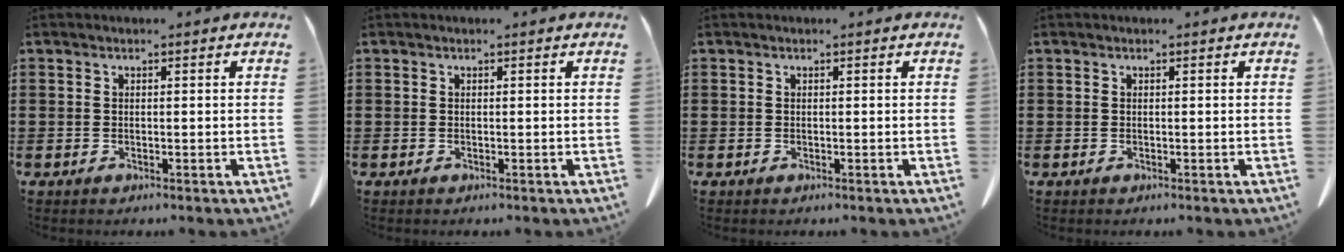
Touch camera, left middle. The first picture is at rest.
{"total": 0.0}
{"total": 0.0}
{"total": 0.0}